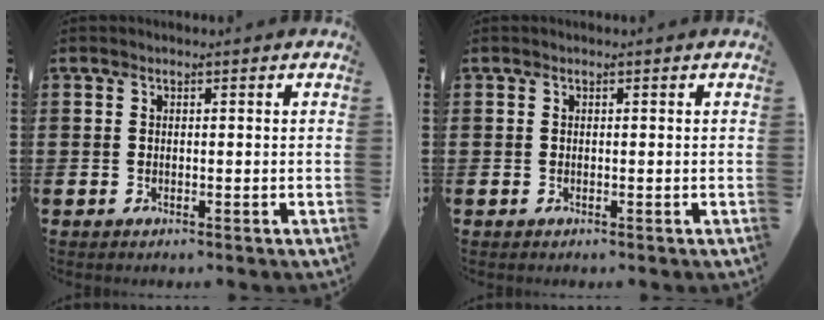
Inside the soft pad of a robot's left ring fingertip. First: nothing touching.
{"total": 0.0}